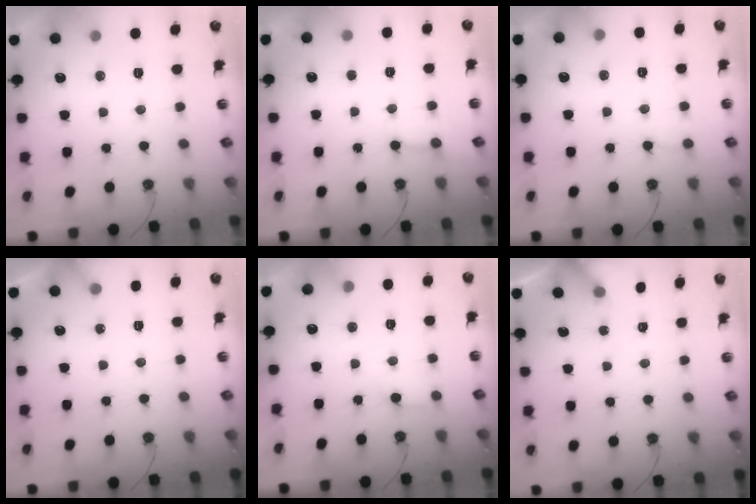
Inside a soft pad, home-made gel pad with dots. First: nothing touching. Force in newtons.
{"total": 2.8, "press": 2.8, "slide": 0.3}
{"total": 6.7, "press": 6.7, "slide": 0.4}
{"total": 2.3, "press": 2.3, "slide": 0.1}
{"total": 6.4, "press": 6.4, "slide": 0.6}
{"total": 4.0, "press": 4.0, "slide": 0.3}